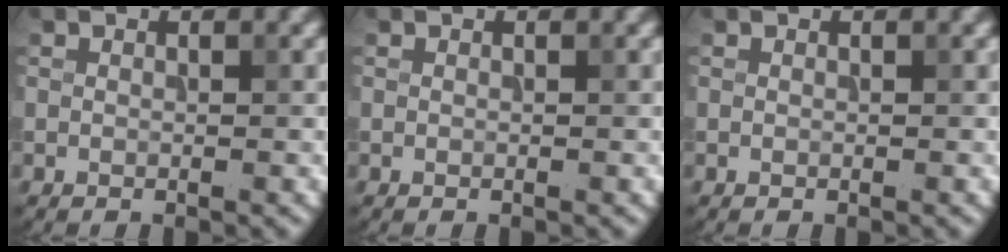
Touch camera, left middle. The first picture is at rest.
{"total": 0.0}
{"total": 0.0}